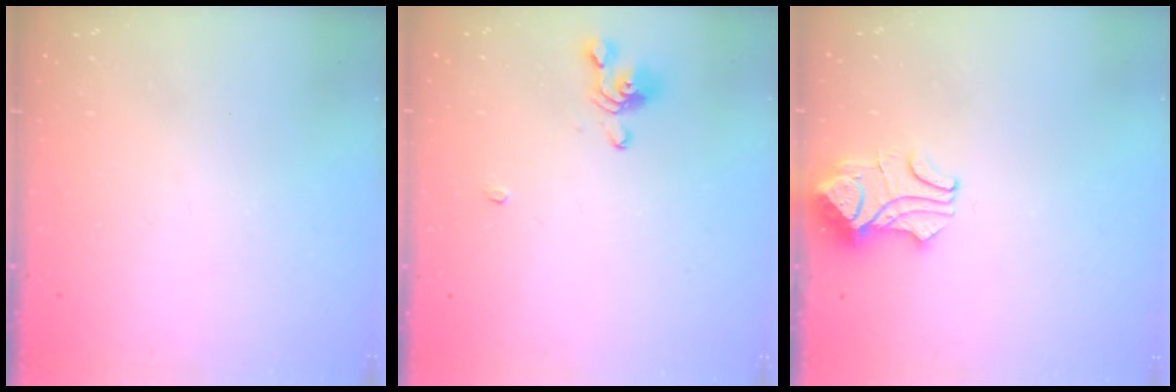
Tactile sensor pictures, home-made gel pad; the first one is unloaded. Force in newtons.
{"total": 5.4, "press": 5.2, "slide": 1.1}
{"total": 3.6, "press": 3.5, "slide": 1.0}